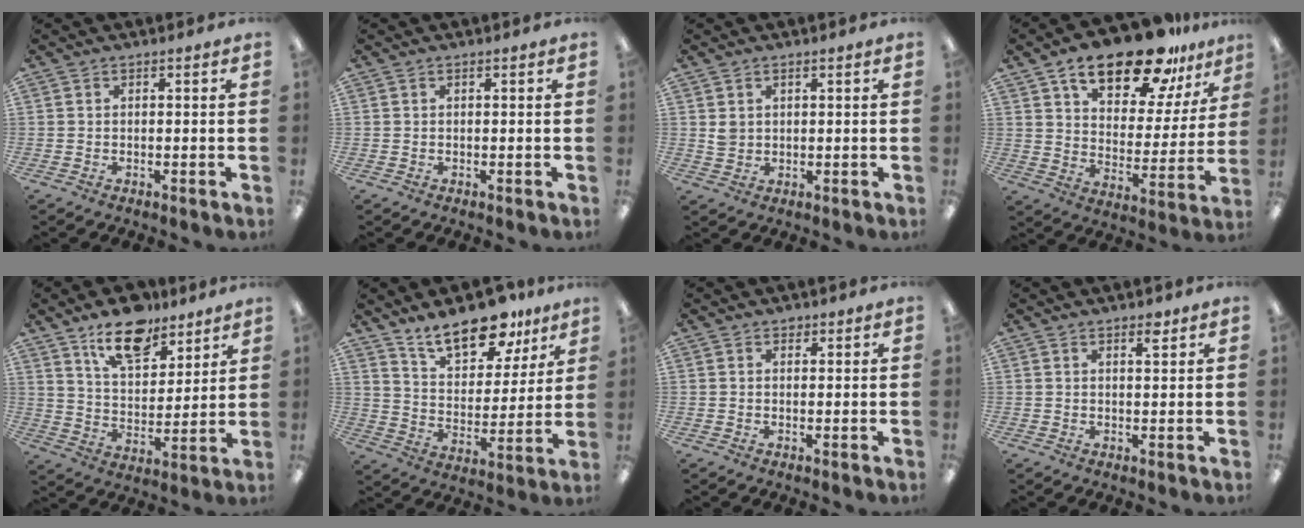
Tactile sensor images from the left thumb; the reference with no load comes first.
{"total": 0.0}
{"total": 2.3, "force": [1.0, 1.8, 0.9], "torque": [-0.021, 0.002, 0.019]}
{"total": 19.5, "force": [13.7, 8.2, 11.1], "torque": [-0.177, -0.071, 0.231]}
{"total": 13.8, "force": [10.5, 6.4, 6.3], "torque": [-0.091, -0.062, 0.188]}
{"total": 16.7, "force": [13.0, 7.1, 7.8], "torque": [-0.123, -0.081, 0.228]}
{"total": 1.0, "force": [0.7, 0.6, 0.3], "torque": [-0.005, 0.002, 0.014]}
{"total": 2.4, "force": [1.9, 0.6, 1.3], "torque": [-0.014, -0.007, 0.031]}